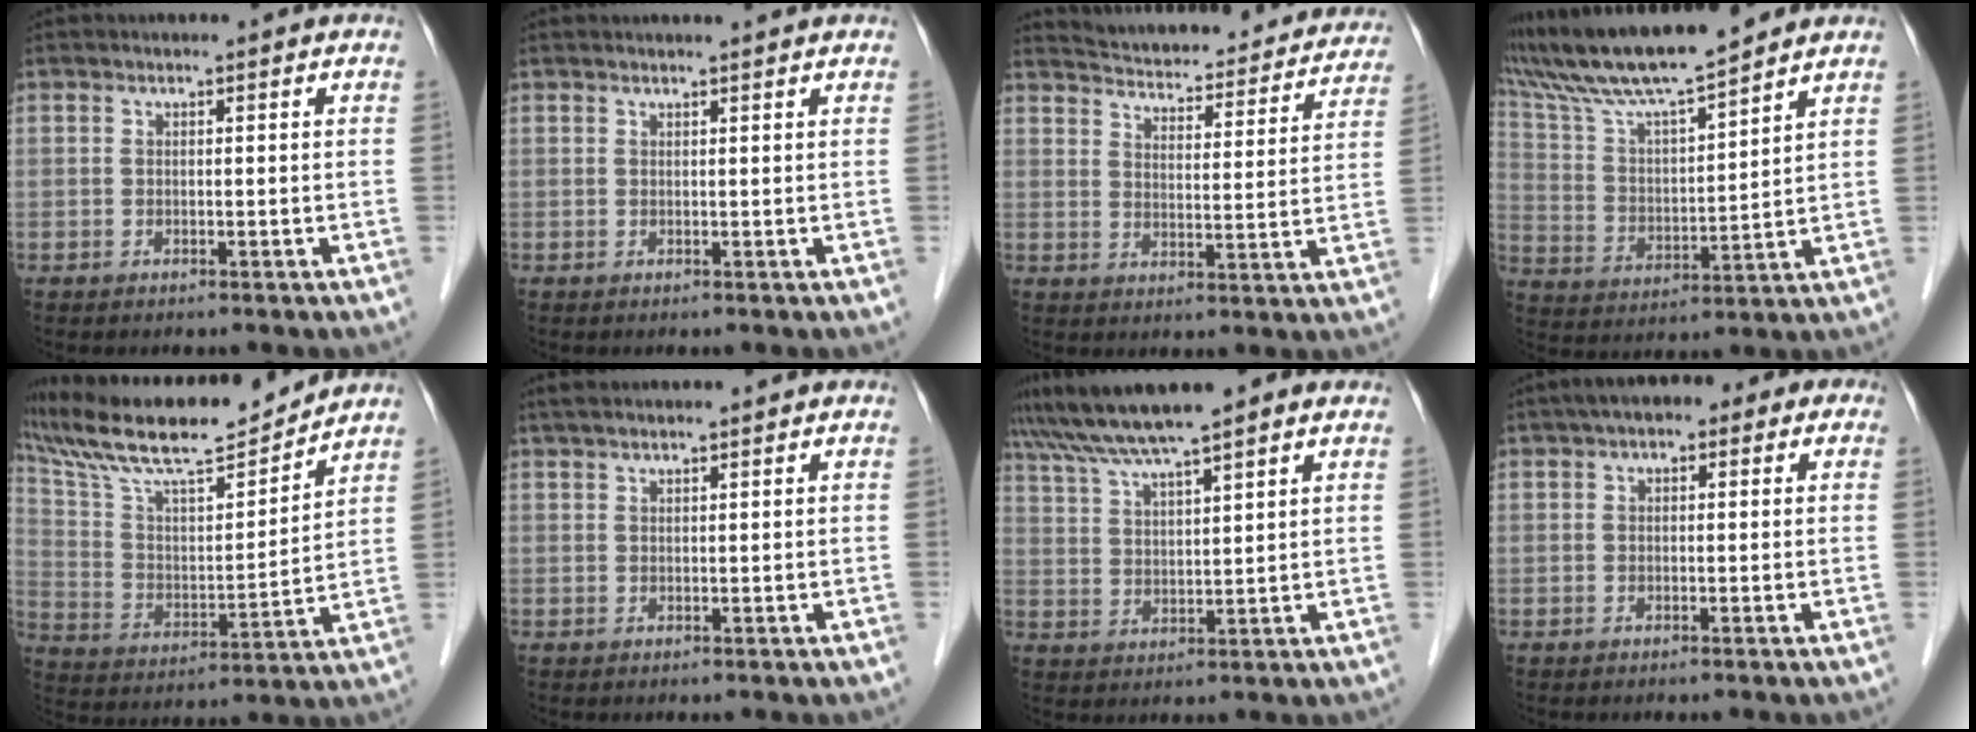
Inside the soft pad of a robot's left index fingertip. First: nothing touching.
{"total": 2.4, "force": [2.3, -0.3, 0.7], "torque": [-0.012, 0.010, 0.029]}
{"total": 22.7, "force": [21.3, 4.8, 6.1], "torque": [-0.091, -0.021, 0.264]}
{"total": 14.6, "force": [13.0, 0.3, 6.6], "torque": [-0.133, 0.015, 0.240]}
{"total": 18.8, "force": [16.7, 2.0, 8.5], "torque": [-0.167, 0.015, 0.295]}
{"total": 3.4, "force": [2.9, 0.1, 1.8], "torque": [-0.028, 0.026, 0.052]}
{"total": 9.5, "force": [7.8, 0.4, 5.5], "torque": [-0.099, 0.038, 0.135]}
{"total": 5.6, "force": [2.6, 2.8, 4.1], "torque": [-0.062, 0.041, 0.029]}